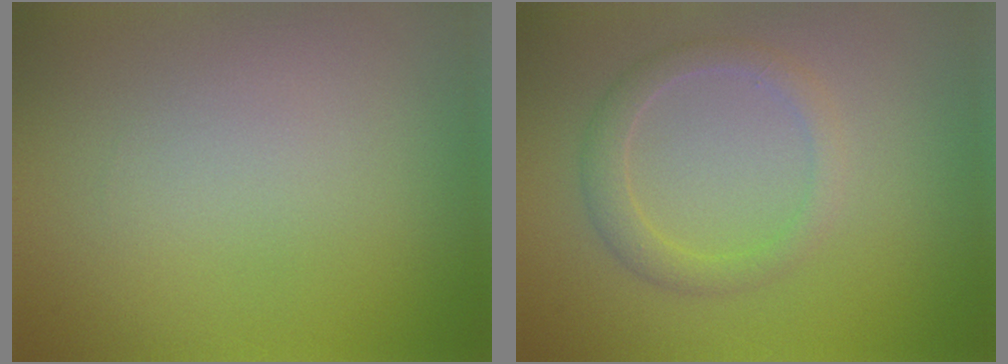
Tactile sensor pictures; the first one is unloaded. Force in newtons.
{"total": 2.3, "press": 2.3, "slide": 0.0}